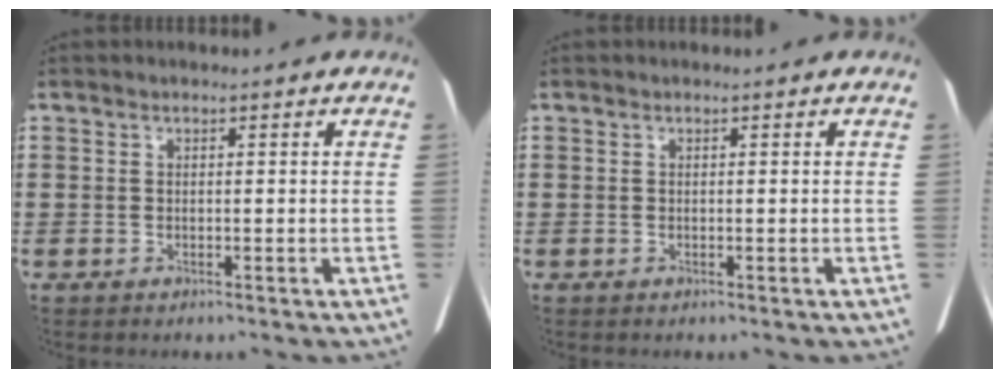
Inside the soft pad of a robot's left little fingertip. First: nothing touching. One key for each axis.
{"total": 0.0}